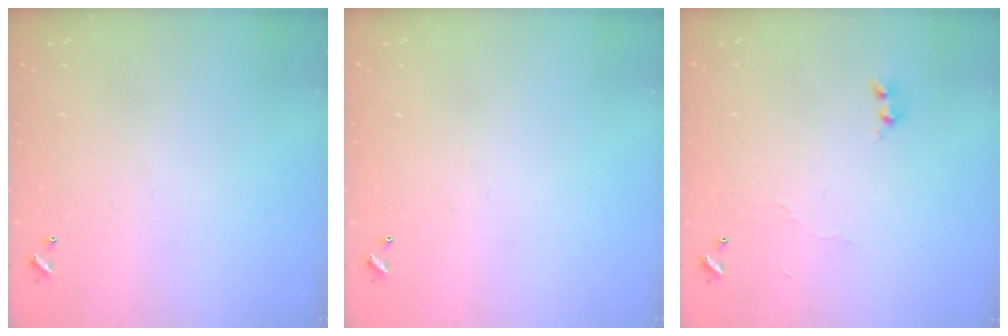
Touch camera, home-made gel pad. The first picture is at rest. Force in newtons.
{"total": 0.0}
{"total": 5.9, "press": 5.8, "slide": 0.6}